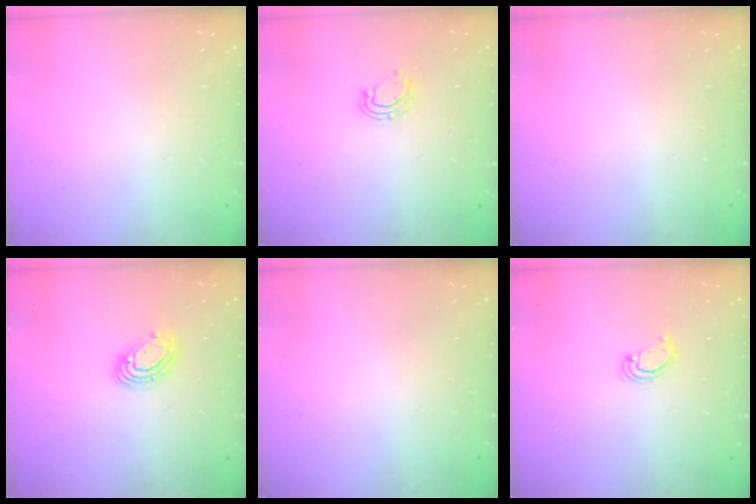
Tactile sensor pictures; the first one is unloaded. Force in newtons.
{"total": 5.8, "press": 5.7, "slide": 1.1}
{"total": 0.0}
{"total": 6.4, "press": 6.3, "slide": 1.2}
{"total": 0.0}
{"total": 2.6, "press": 2.6, "slide": 0.3}